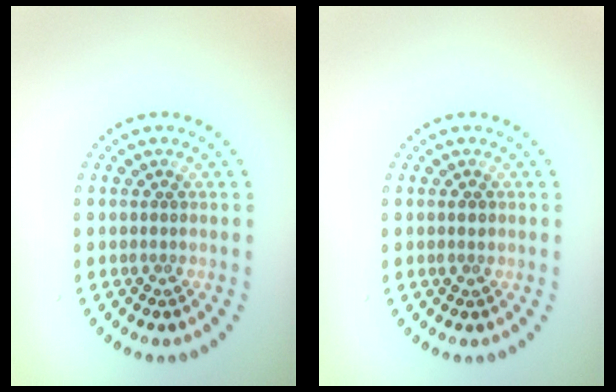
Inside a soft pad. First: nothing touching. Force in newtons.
{"total": 1.3, "press": 1.2, "slide": 0.3}